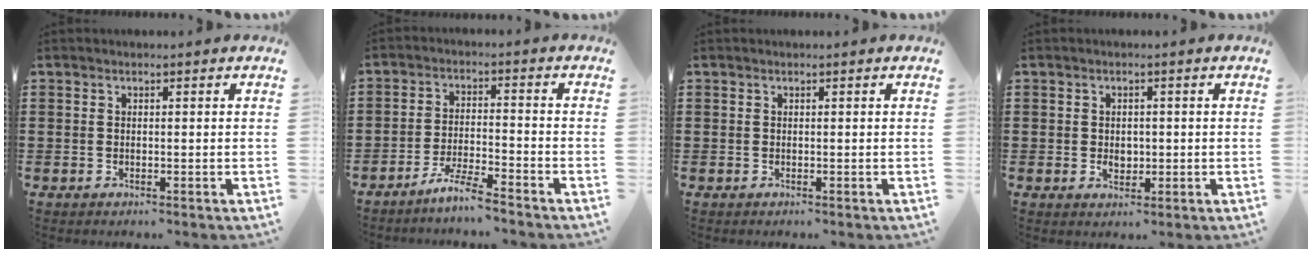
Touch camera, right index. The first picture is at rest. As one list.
[{"total": 5.0, "force": [-4.6, -0.4, 2.0], "torque": [-0.049, -0.009, -0.091]}, {"total": 0.0}, {"total": 2.0, "force": [-0.1, 1.5, 1.3], "torque": [-0.027, 0.007, -0.003]}]